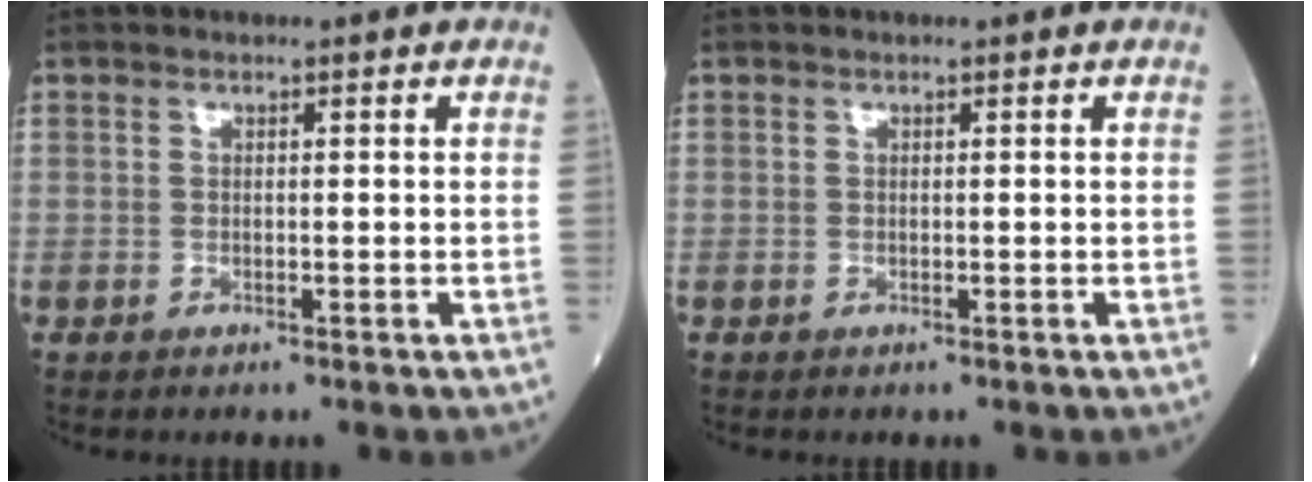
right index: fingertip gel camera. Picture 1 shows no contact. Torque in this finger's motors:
{"motor_torque": [0.00, 0.00, -0.01, -0.01]}